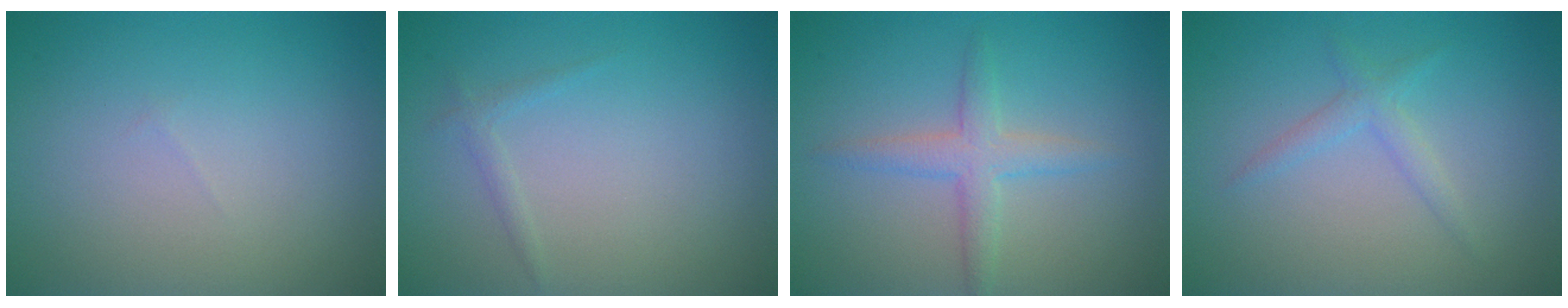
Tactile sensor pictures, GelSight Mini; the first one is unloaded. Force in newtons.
{"total": 0.9, "press": 0.9, "slide": 0.1}
{"total": 2.7, "press": 2.7, "slide": 0.0}
{"total": 1.6, "press": 1.6, "slide": 0.1}